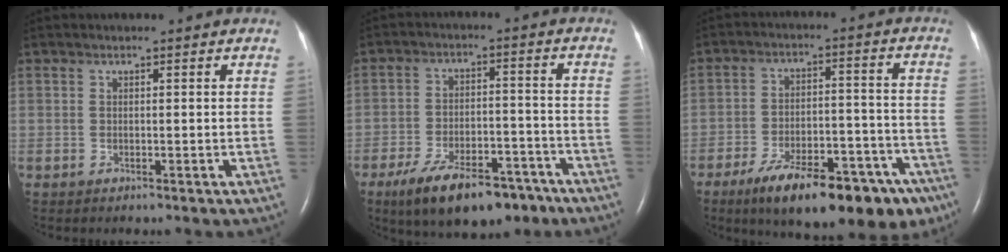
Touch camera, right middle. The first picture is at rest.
{"total": 13.9, "force": [-9.7, 5.5, 8.3], "torque": [-0.135, -0.001, -0.153]}
{"total": 19.9, "force": [-13.5, 6.6, 13.1], "torque": [-0.142, 0.023, -0.203]}